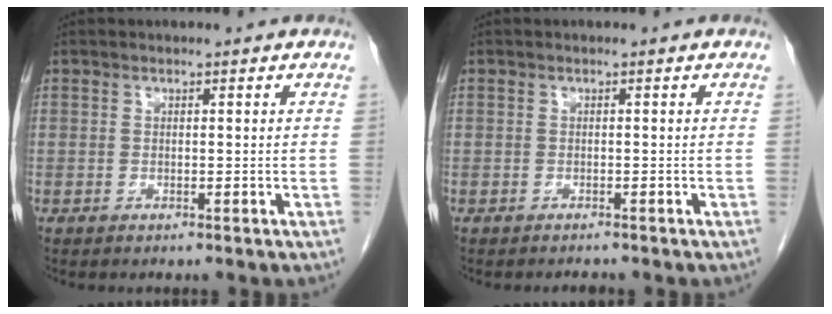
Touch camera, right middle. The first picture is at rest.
{"total": 0.7, "force": [-0.7, 0.0, 0.0], "torque": [-0.006, -0.004, -0.009]}